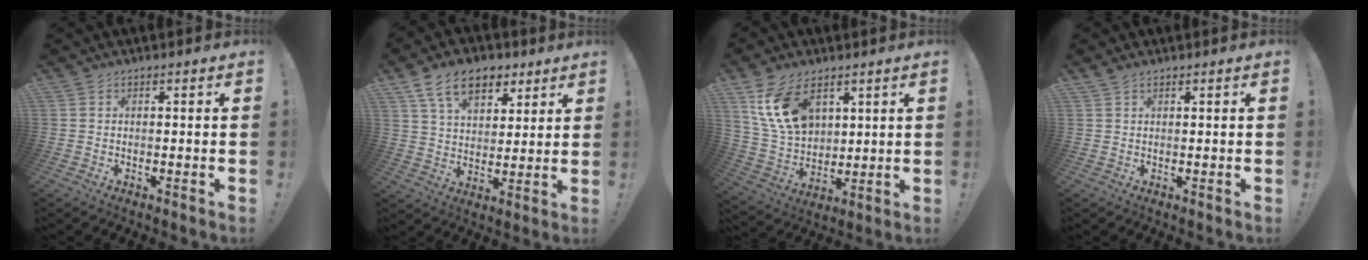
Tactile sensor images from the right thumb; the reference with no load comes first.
{"total": 14.2, "force": [8.0, 8.6, 8.1], "torque": [-0.121, -0.030, 0.146]}
{"total": 15.0, "force": [7.5, 9.3, 9.1], "torque": [-0.187, -0.028, 0.144]}
{"total": 1.0, "force": [0.8, 0.2, 0.5], "torque": [-0.010, 0.000, 0.015]}